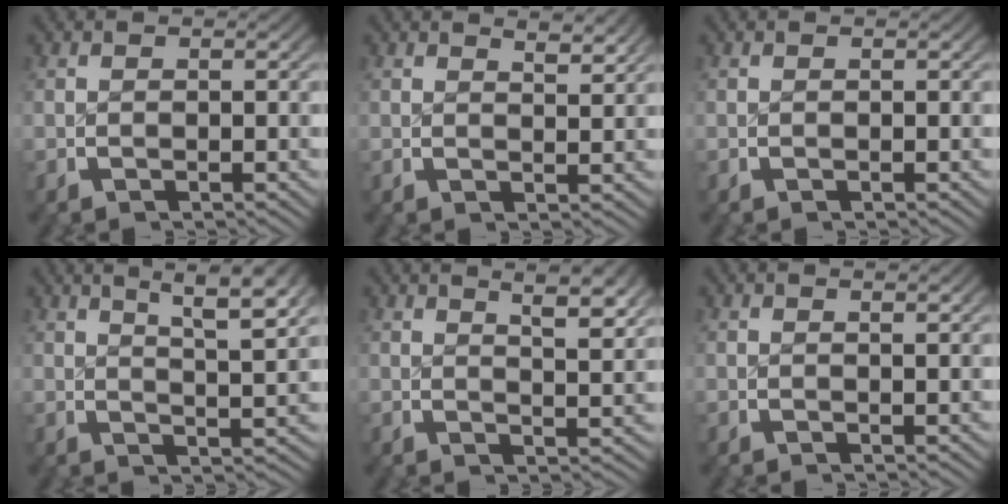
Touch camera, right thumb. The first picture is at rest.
{"total": 2.1, "force": [1.7, 0.3, 1.1], "torque": [-0.012, -0.005, 0.030]}
{"total": 0.0}
{"total": 6.7, "force": [3.8, 2.3, 5.0], "torque": [-0.062, 0.010, 0.055]}
{"total": 4.7, "force": [2.7, 1.2, 3.6], "torque": [-0.044, 0.002, 0.043]}
{"total": 0.6, "force": [0.5, -0.1, 0.4], "torque": [-0.007, 0.000, 0.010]}